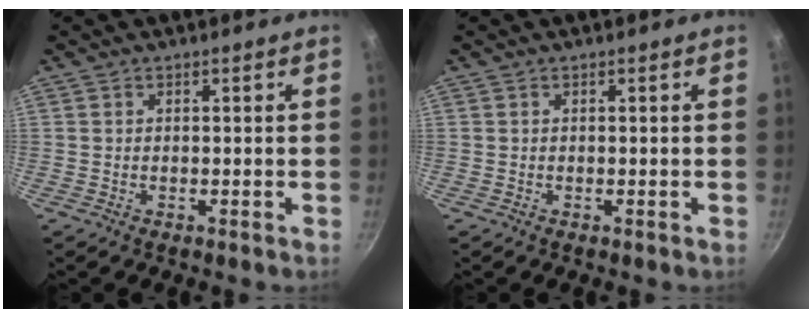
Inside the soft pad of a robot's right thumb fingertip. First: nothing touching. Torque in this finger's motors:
{"motor_torque": [0.00, 0.00, 0.00, 0.00, 0.00]}